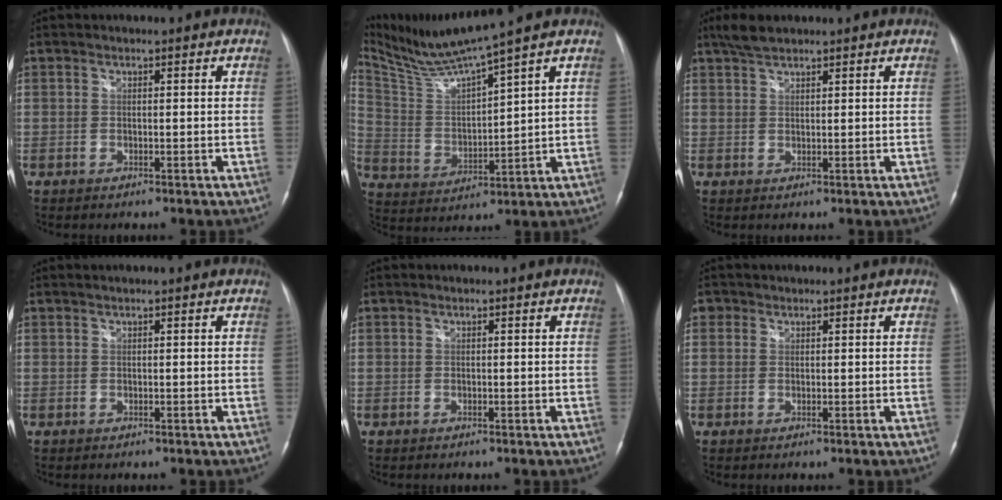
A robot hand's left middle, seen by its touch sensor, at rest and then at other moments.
{"total": 10.4, "force": [9.3, -2.5, 4.1], "torque": [-0.097, -0.005, 0.190]}
{"total": 3.3, "force": [2.8, 0.9, 1.6], "torque": [-0.041, 0.009, 0.055]}
{"total": 0.0}
{"total": 0.0}
{"total": 1.2, "force": [0.6, 1.0, 0.1], "torque": [0.006, 0.002, 0.006]}